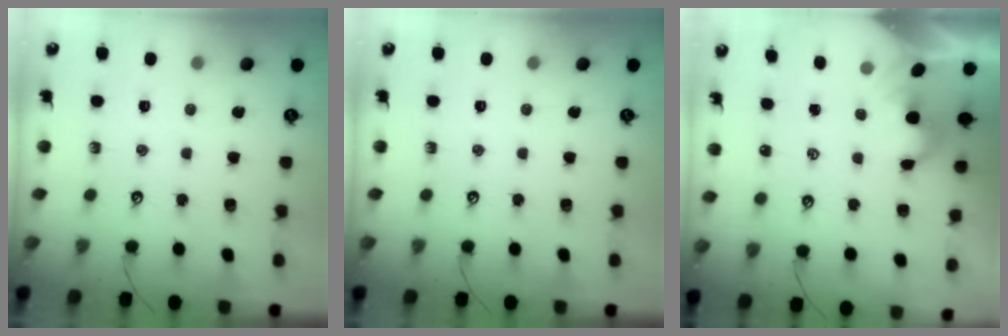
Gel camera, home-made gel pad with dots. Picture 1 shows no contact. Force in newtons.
{"total": 0.0}
{"total": 2.3, "press": 2.3, "slide": 0.2}